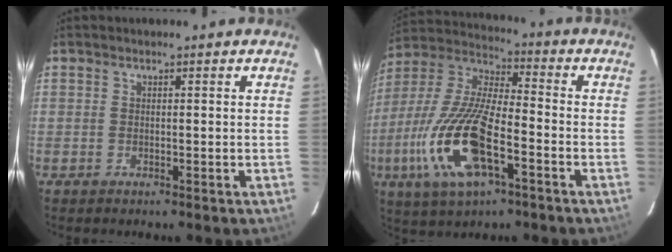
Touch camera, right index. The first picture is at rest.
{"total": 19.5, "force": [-7.4, 6.7, 16.7], "torque": [-0.359, -0.024, -0.143]}